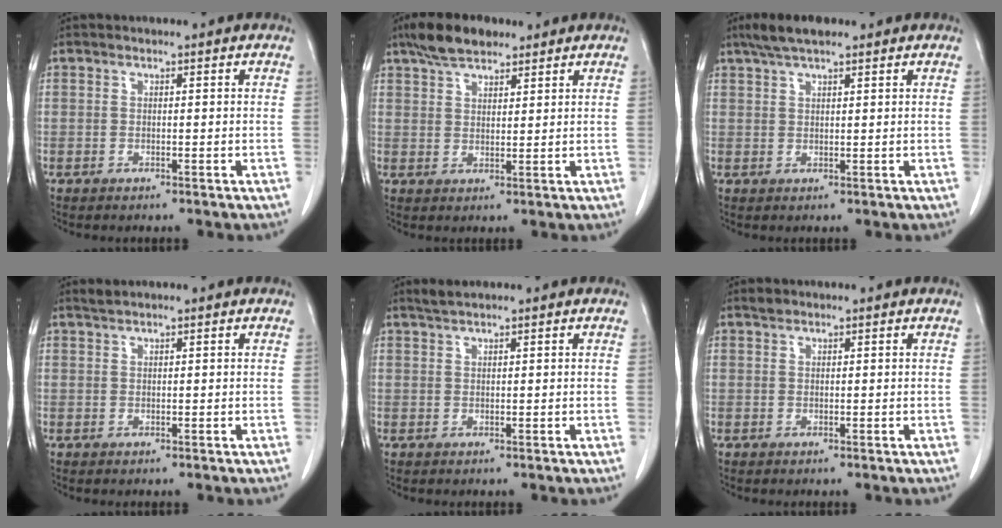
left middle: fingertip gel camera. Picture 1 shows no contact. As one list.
[{"total": 6.6, "force": [5.1, 2.5, 3.4], "torque": [-0.068, 0.018, 0.094]}, {"total": 5.1, "force": [3.8, 1.2, 3.1], "torque": [-0.063, 0.019, 0.069]}, {"total": 1.0, "force": [0.9, -0.1, 0.3], "torque": [-0.011, 0.007, 0.023]}, {"total": 1.6, "force": [1.4, 0.0, 0.7], "torque": [-0.016, 0.008, 0.031]}, {"total": 0.7, "force": [0.6, 0.3, 0.1], "torque": [-0.007, 0.004, 0.012]}]